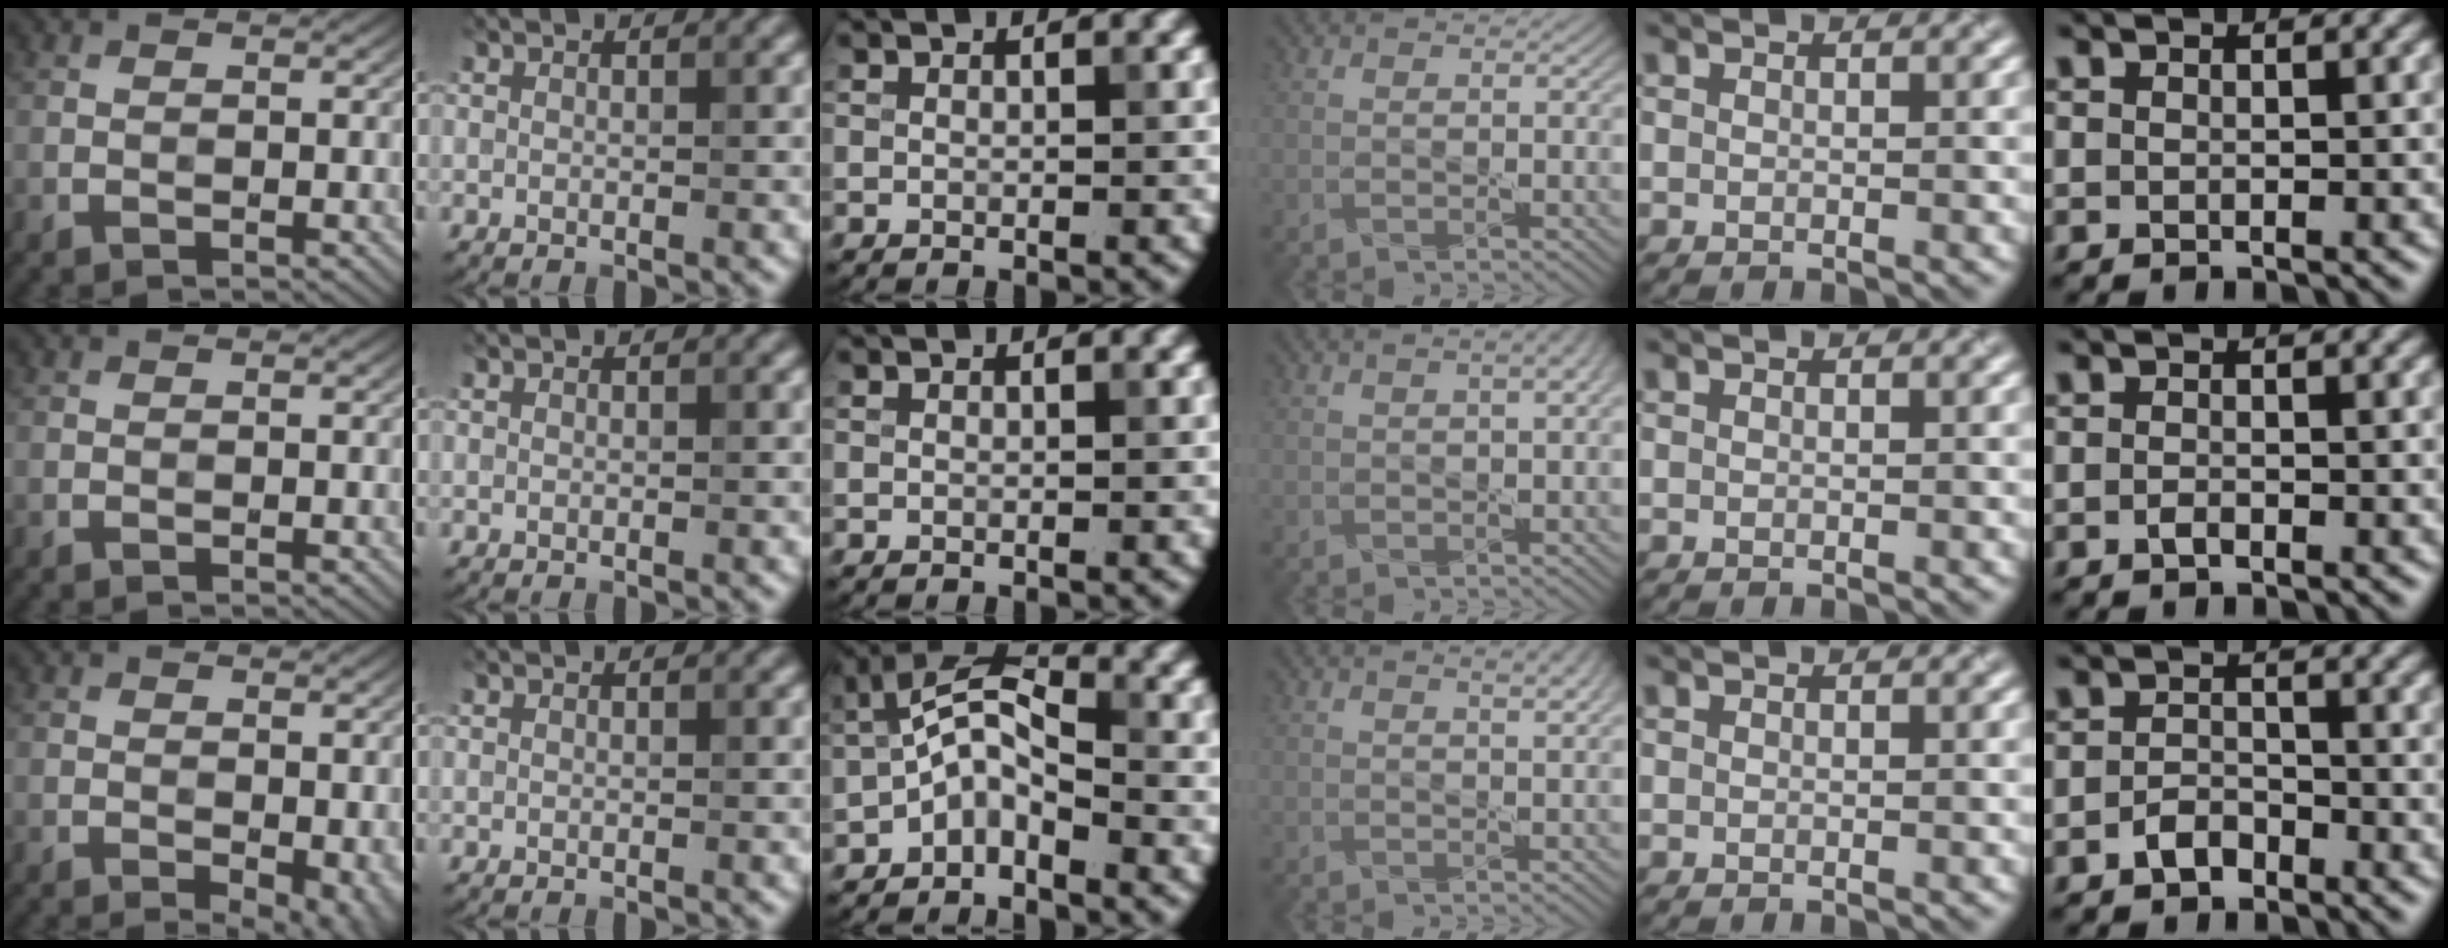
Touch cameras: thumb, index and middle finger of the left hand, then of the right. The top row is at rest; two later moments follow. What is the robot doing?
{"motion": "pour", "object": "sugar"}